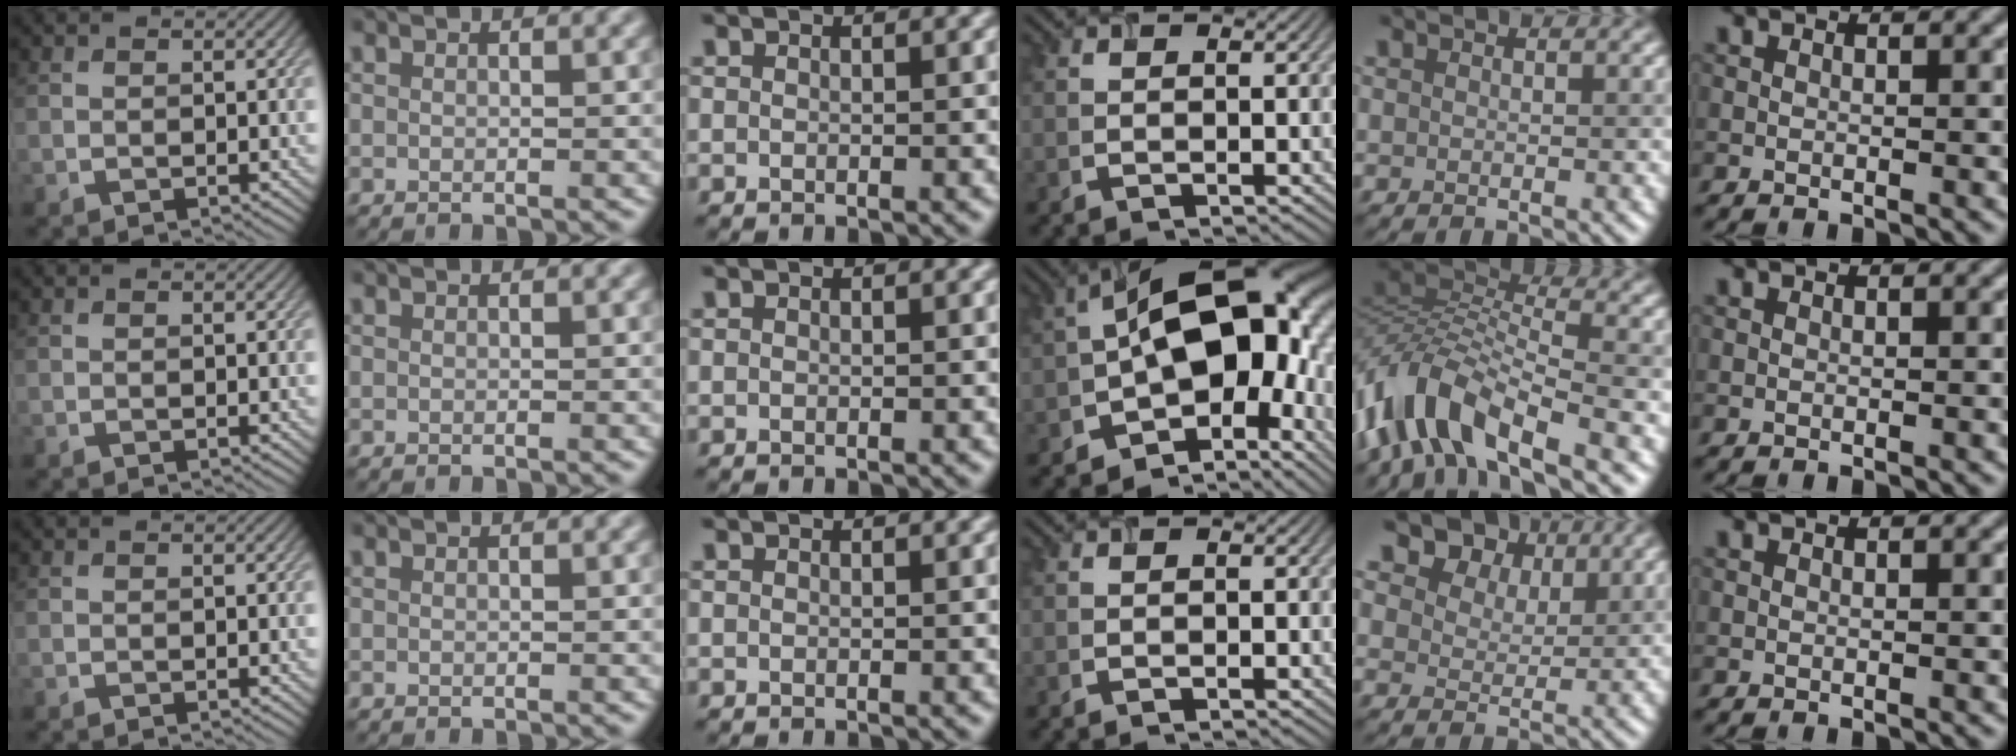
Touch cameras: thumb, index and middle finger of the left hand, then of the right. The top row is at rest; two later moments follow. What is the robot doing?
{"motion": "insert", "object": "airpods case & airpods"}